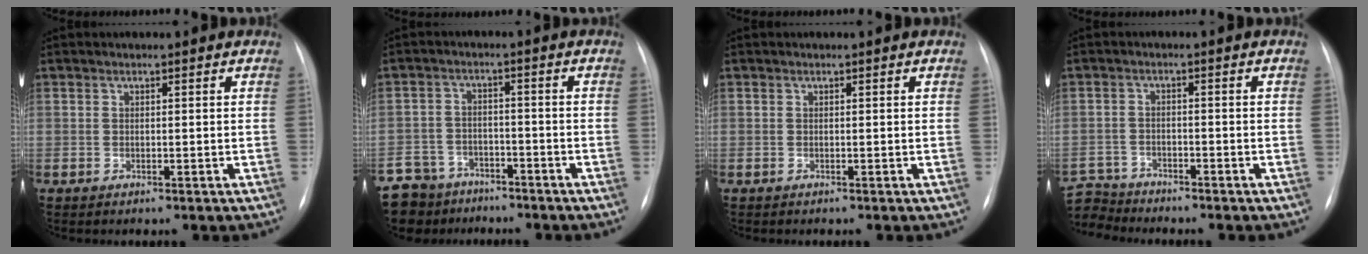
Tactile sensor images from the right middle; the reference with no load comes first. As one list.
[{"total": 10.5, "force": [-8.2, 6.3, 1.3], "torque": [-0.035, 0.016, -0.127]}, {"total": 0.0}, {"total": 6.1, "force": [-5.9, 1.4, -0.6], "torque": [0.012, 0.003, -0.116]}]